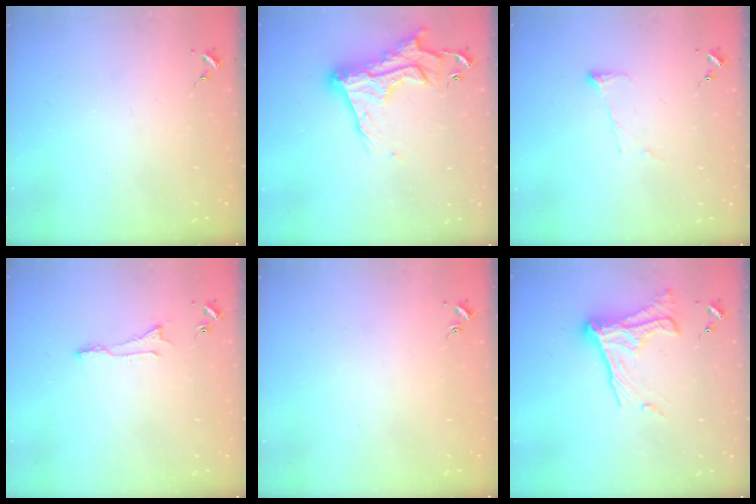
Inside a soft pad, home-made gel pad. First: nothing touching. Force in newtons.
{"total": 19.0, "press": 18.9, "slide": 1.5}
{"total": 6.7, "press": 6.6, "slide": 0.8}
{"total": 5.1, "press": 5.0, "slide": 0.6}
{"total": 0.9, "press": 0.8, "slide": 0.2}
{"total": 15.9, "press": 15.9, "slide": 1.3}